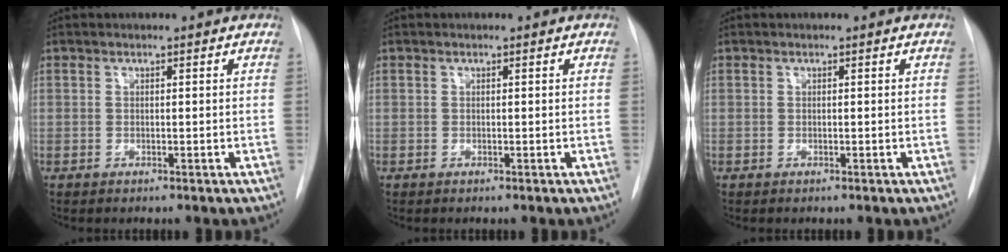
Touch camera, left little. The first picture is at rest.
{"total": 0.0}
{"total": 0.0}